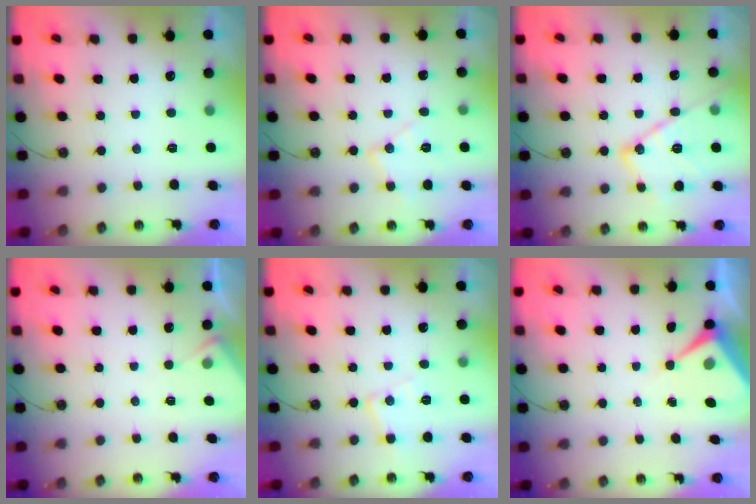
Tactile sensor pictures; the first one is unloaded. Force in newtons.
{"total": 10.1, "press": 10.1, "slide": 0.7}
{"total": 17.3, "press": 17.2, "slide": 1.6}
{"total": 4.3, "press": 4.2, "slide": 0.6}
{"total": 8.5, "press": 8.5, "slide": 0.6}
{"total": 6.3, "press": 6.3, "slide": 0.5}